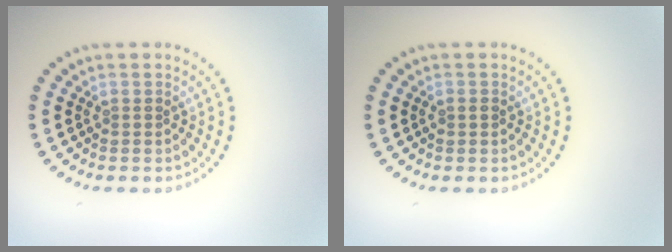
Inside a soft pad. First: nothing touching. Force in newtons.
{"total": 0.8, "press": 0.8, "slide": 0.1}